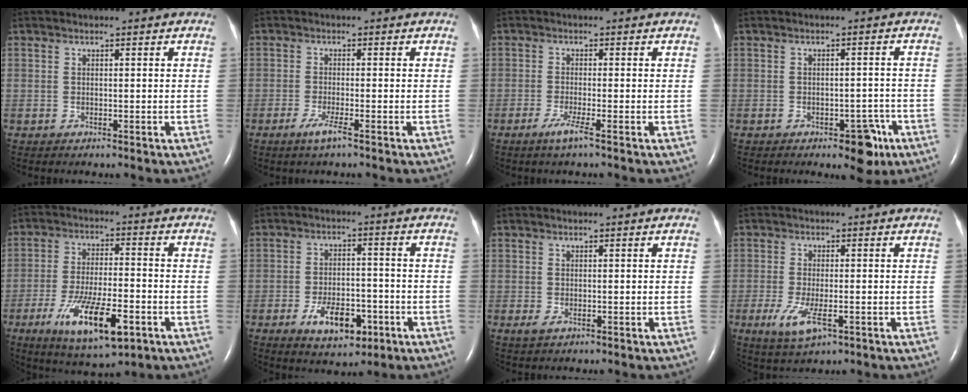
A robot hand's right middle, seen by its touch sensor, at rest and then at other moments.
{"total": 2.5, "force": [-1.6, -0.2, 2.0], "torque": [-0.043, -0.007, -0.034]}
{"total": 2.5, "force": [-1.5, -0.4, 1.9], "torque": [-0.042, -0.007, -0.035]}
{"total": 4.6, "force": [-2.7, 2.2, 3.0], "torque": [-0.025, 0.008, -0.029]}
{"total": 13.0, "force": [-5.7, 3.2, 11.2], "torque": [-0.211, -0.024, -0.088]}
{"total": 8.0, "force": [-3.8, 3.8, 6.0], "torque": [-0.106, -0.003, -0.054]}
{"total": 0.9, "force": [-0.3, 0.4, 0.8], "torque": [-0.013, -0.003, -0.004]}
{"total": 5.5, "force": [-2.1, 1.6, 4.8], "torque": [-0.104, -0.015, -0.031]}